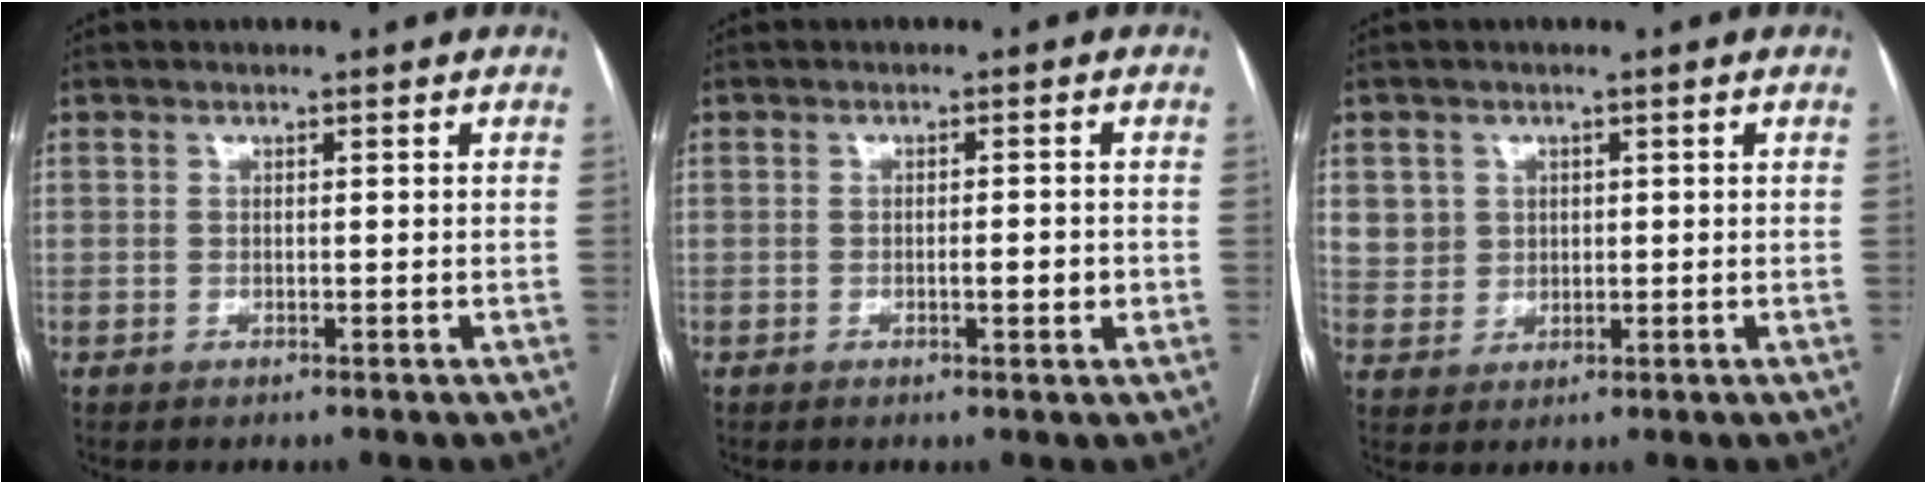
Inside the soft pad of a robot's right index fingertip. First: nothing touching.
{"total": 2.2, "force": [-0.5, 0.5, 2.1], "torque": [-0.036, 0.000, -0.006]}
{"total": 4.4, "force": [1.7, 4.1, 0.4], "torque": [-0.003, 0.006, 0.041]}